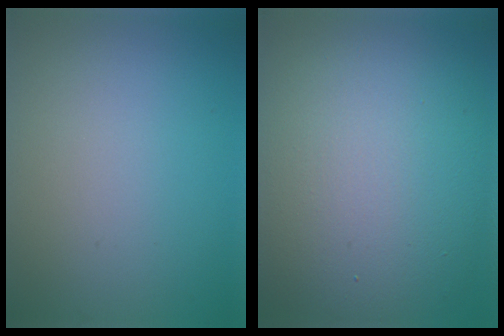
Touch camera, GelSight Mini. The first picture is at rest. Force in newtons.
{"total": 14.1, "press": 14.1, "slide": 0.8}